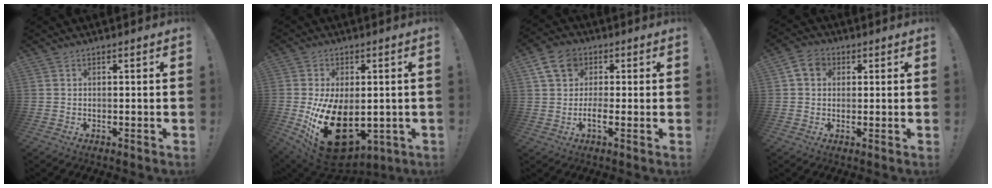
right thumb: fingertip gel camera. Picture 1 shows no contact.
{"total": 21.3, "force": [-4.6, 13.0, 16.2], "torque": [-0.279, 0.012, -0.056]}
{"total": 9.3, "force": [1.0, 6.9, 6.2], "torque": [-0.109, -0.001, 0.021]}
{"total": 6.1, "force": [1.9, 4.9, 3.1], "torque": [-0.051, 0.005, 0.038]}